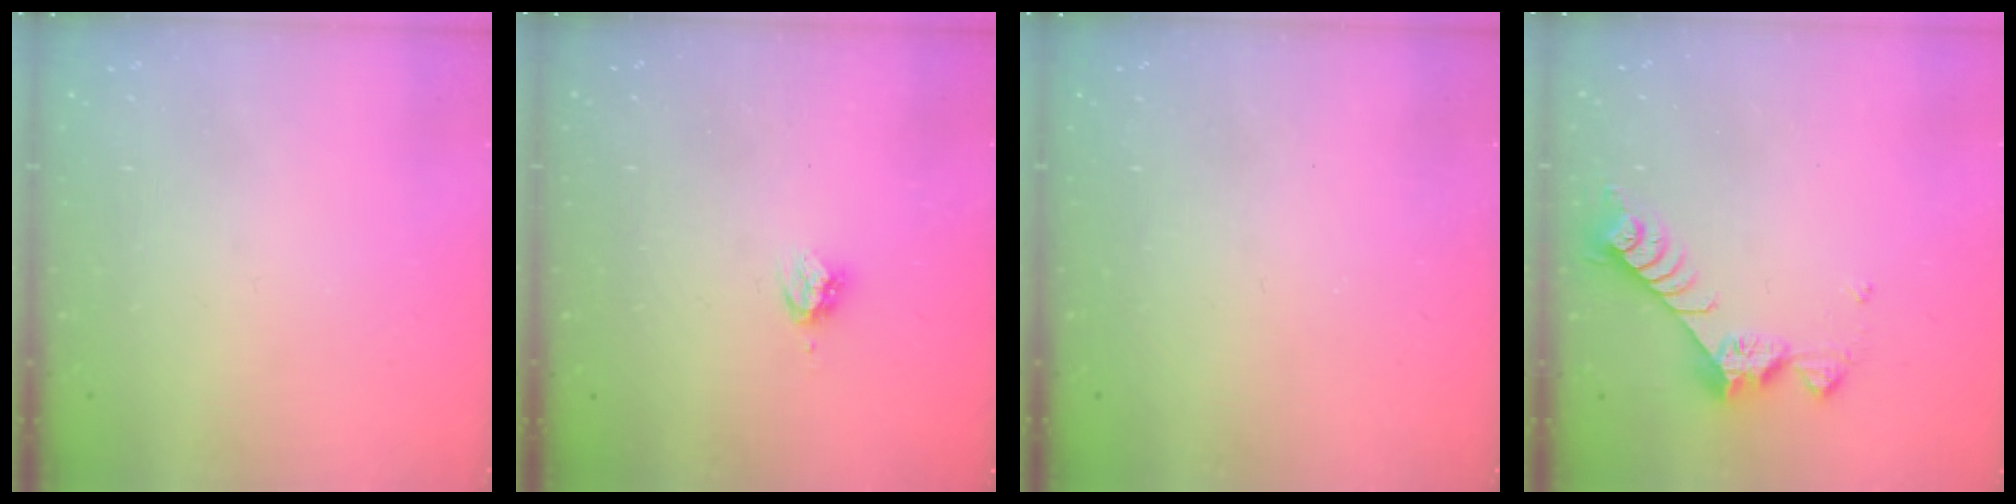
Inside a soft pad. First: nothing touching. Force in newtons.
{"total": 4.5, "press": 4.5, "slide": 0.5}
{"total": 0.0}
{"total": 8.3, "press": 8.3, "slide": 0.5}